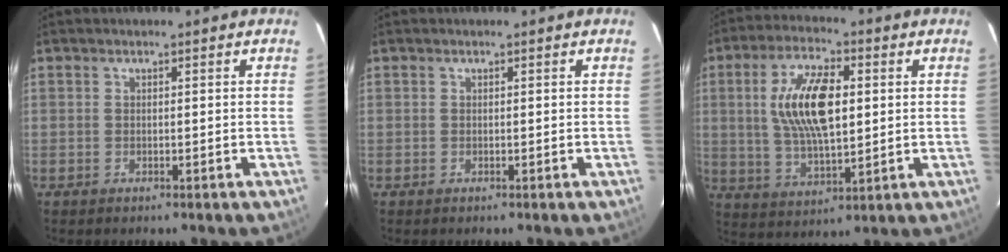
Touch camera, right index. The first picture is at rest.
{"total": 0.0}
{"total": 13.7, "force": [2.3, 5.8, 12.2], "torque": [-0.235, 0.009, 0.047]}